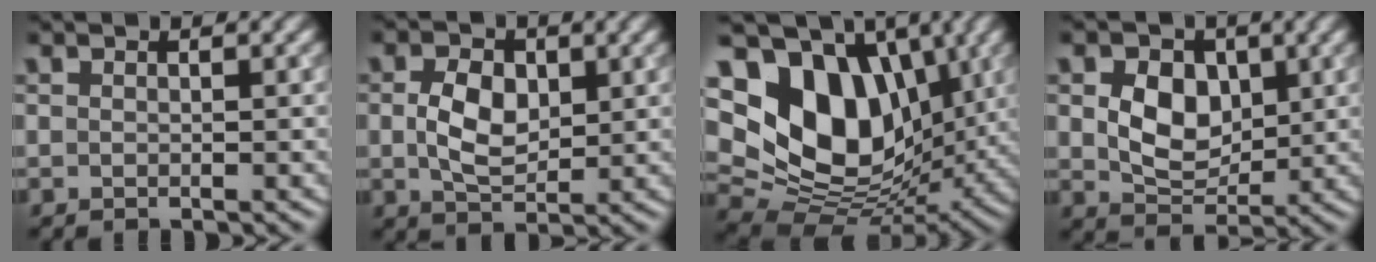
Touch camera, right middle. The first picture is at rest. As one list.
[{"total": 4.2, "force": [0.5, 2.7, 3.2], "torque": [-0.066, 0.000, 0.008]}, {"total": 15.3, "force": [4.4, 10.5, 10.3], "torque": [-0.191, 0.014, 0.077]}, {"total": 5.3, "force": [0.9, 3.8, 3.6], "torque": [-0.069, -0.005, 0.015]}]